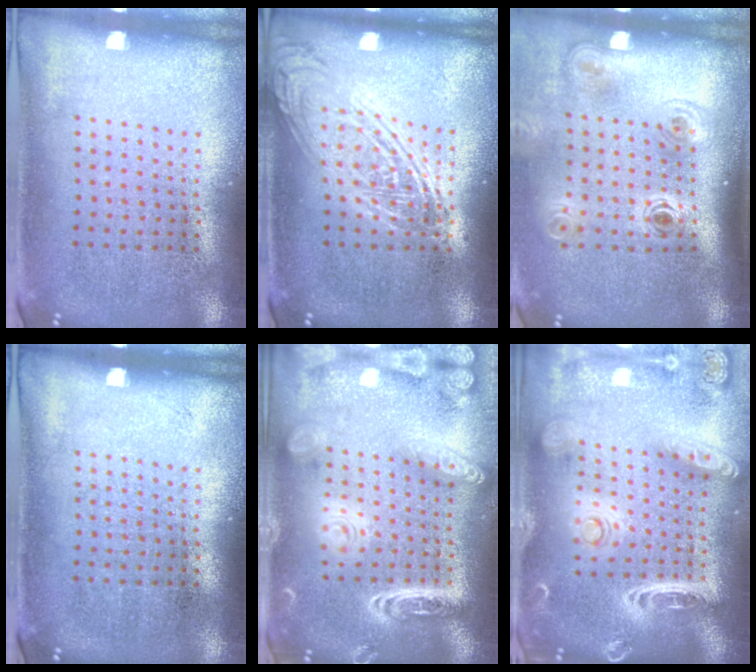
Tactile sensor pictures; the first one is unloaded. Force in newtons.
{"total": 2.3, "press": 2.3, "slide": 0.2}
{"total": 2.0, "press": 1.4, "slide": 1.5}
{"total": 0.0}
{"total": 3.9, "press": 3.9, "slide": 0.3}
{"total": 3.0, "press": 2.5, "slide": 1.5}